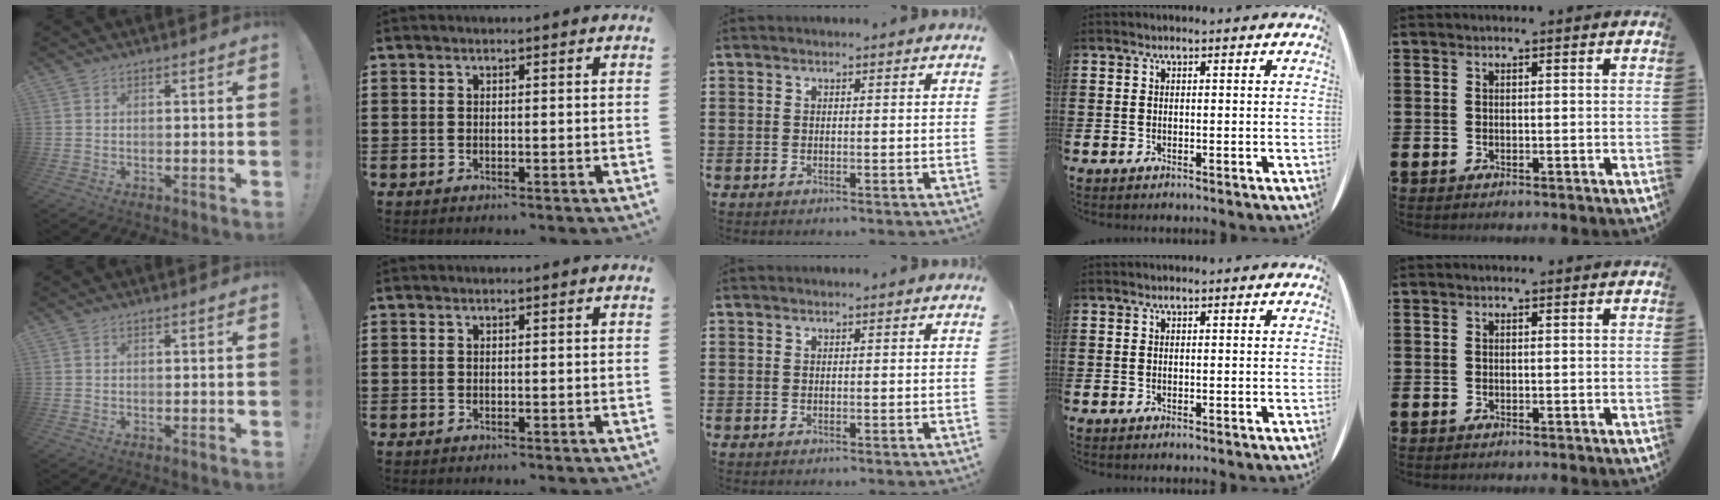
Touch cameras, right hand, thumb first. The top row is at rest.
{}